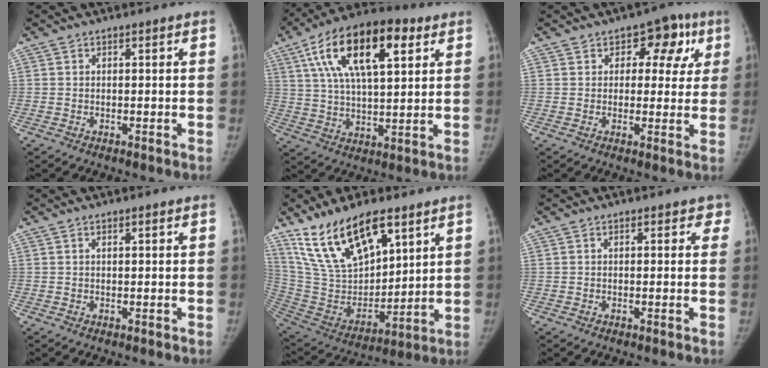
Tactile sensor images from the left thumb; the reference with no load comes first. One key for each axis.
{"total": 20.2, "fx": 8.2, "fy": 8.6, "fz": 16.3, "tx": -0.273, "ty": 0.002, "tz": 0.138}
{"total": 8.5, "fx": 3.3, "fy": 5.9, "fz": 5.2, "tx": -0.003, "ty": -0.004, "tz": 0.034}
{"total": 0.6, "fx": 0.3, "fy": 0.2, "fz": 0.5, "tx": -0.007, "ty": 0.003, "tz": 0.006}
{"total": 20.4, "fx": 12.8, "fy": 9.1, "fz": 13.1, "tx": -0.203, "ty": -0.061, "tz": 0.254}
{"total": 1.7, "fx": 0.9, "fy": 1.2, "fz": 0.9, "tx": 0.019, "ty": 0.003, "tz": 0.002}